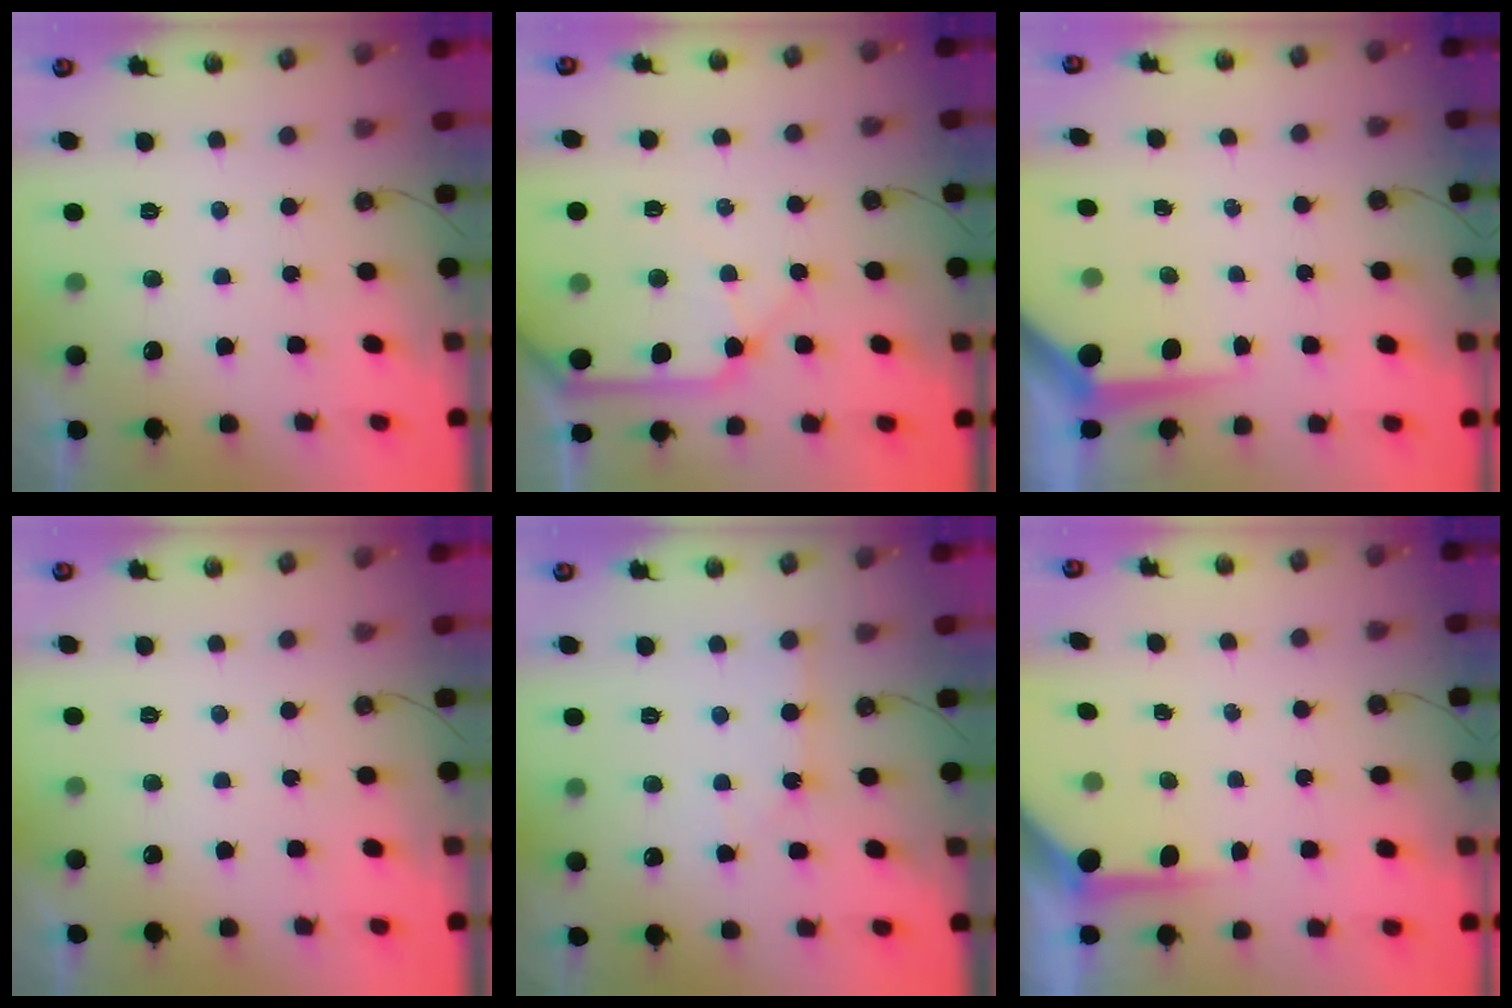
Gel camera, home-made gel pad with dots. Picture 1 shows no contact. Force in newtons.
{"total": 10.5, "press": 10.4, "slide": 1.6}
{"total": 5.7, "press": 5.7, "slide": 0.5}
{"total": 0.0}
{"total": 3.3, "press": 3.3, "slide": 0.3}
{"total": 4.3, "press": 4.3, "slide": 0.4}